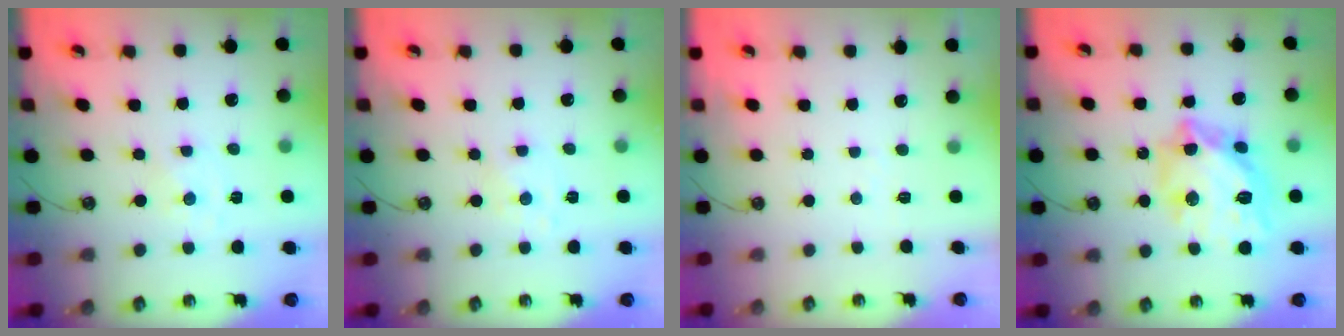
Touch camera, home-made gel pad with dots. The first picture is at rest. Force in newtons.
{"total": 2.0, "press": 2.0, "slide": 0.3}
{"total": 3.3, "press": 3.3, "slide": 0.4}
{"total": 19.8, "press": 19.7, "slide": 2.0}